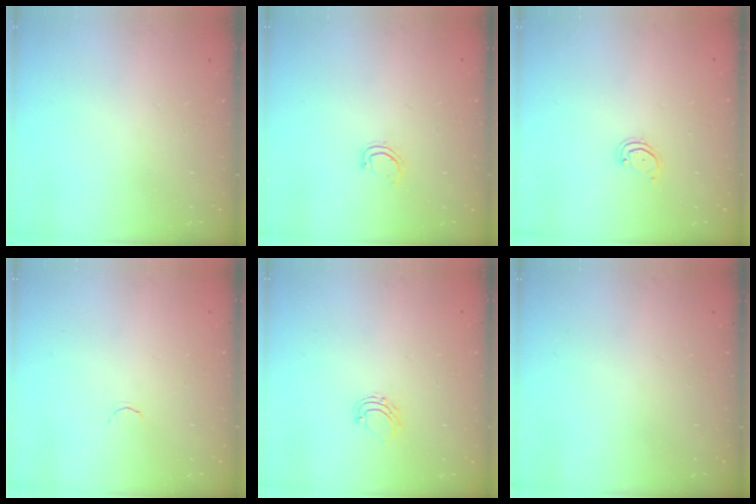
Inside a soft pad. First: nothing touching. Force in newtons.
{"total": 4.3, "press": 4.2, "slide": 1.0}
{"total": 2.5, "press": 2.5, "slide": 0.2}
{"total": 1.7, "press": 1.6, "slide": 0.5}
{"total": 5.2, "press": 5.2, "slide": 0.4}
{"total": 0.0}